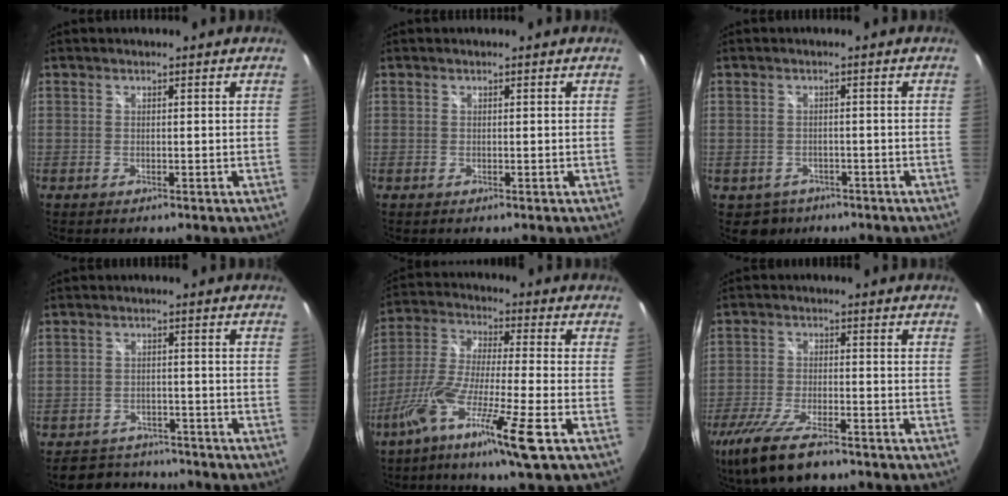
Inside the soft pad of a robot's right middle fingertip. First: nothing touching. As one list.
[{"total": 0.0}, {"total": 3.7, "force": [-2.2, 2.9, 0.5], "torque": [-0.022, -0.001, -0.028]}, {"total": 6.8, "force": [-6.2, 2.7, 0.5], "torque": [-0.020, 0.017, -0.089]}, {"total": 14.5, "force": [-7.9, -0.3, 12.1], "torque": [-0.245, -0.021, -0.156]}, {"total": 12.8, "force": [-9.3, 3.6, 8.1], "torque": [-0.188, -0.045, -0.170]}]